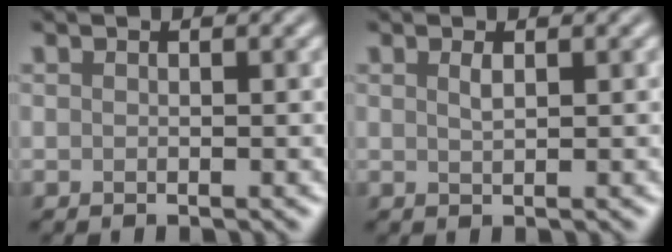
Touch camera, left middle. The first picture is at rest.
{"total": 0.9, "force": [0.4, 0.2, 0.7], "torque": [-0.015, 0.000, 0.009]}